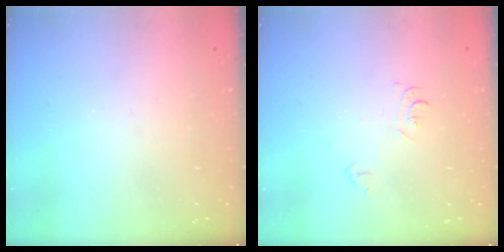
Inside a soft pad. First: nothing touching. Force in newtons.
{"total": 4.9, "press": 4.9, "slide": 0.7}